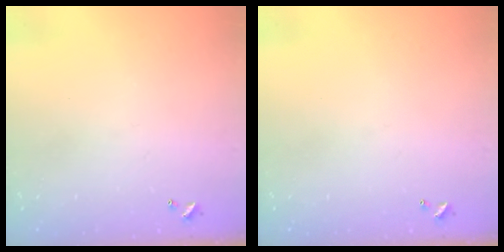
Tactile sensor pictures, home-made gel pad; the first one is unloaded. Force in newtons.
{"total": 0.0}